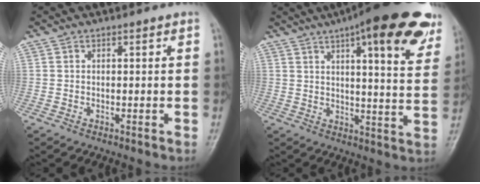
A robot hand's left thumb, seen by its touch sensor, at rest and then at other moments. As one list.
[{"total": 22.1, "force": [13.0, 5.8, 16.9], "torque": [-0.202, -0.029, 0.159]}]